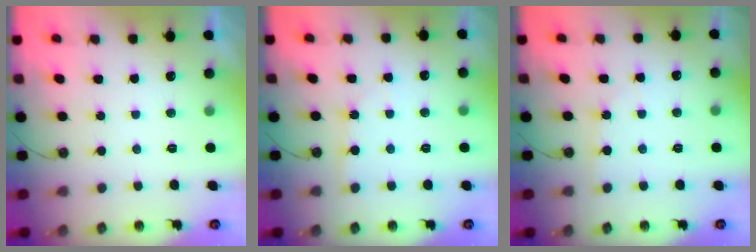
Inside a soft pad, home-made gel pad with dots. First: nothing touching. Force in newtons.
{"total": 4.0, "press": 4.0, "slide": 0.5}
{"total": 3.5, "press": 3.5, "slide": 0.5}